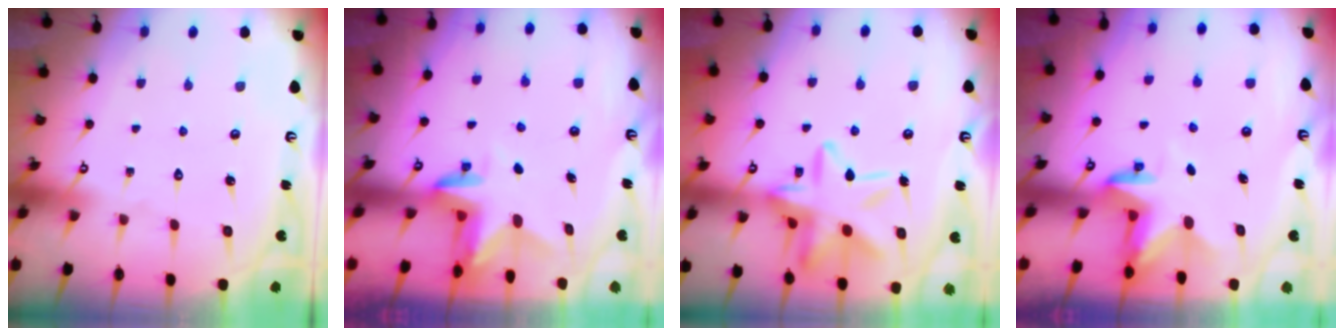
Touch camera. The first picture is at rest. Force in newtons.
{"total": 2.9, "press": 2.9, "slide": 0.2}
{"total": 18.2, "press": 18.1, "slide": 1.4}
{"total": 3.3, "press": 3.3, "slide": 0.1}